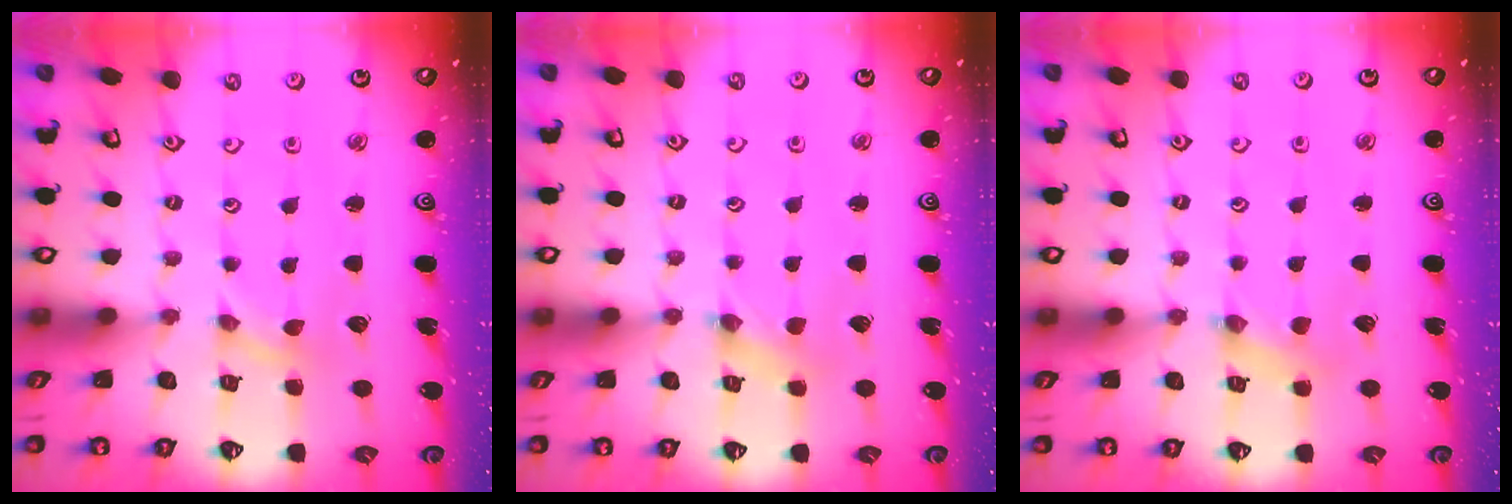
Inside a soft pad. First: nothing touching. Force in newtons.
{"total": 1.3, "press": 1.3, "slide": 0.2}
{"total": 1.6, "press": 1.6, "slide": 0.3}